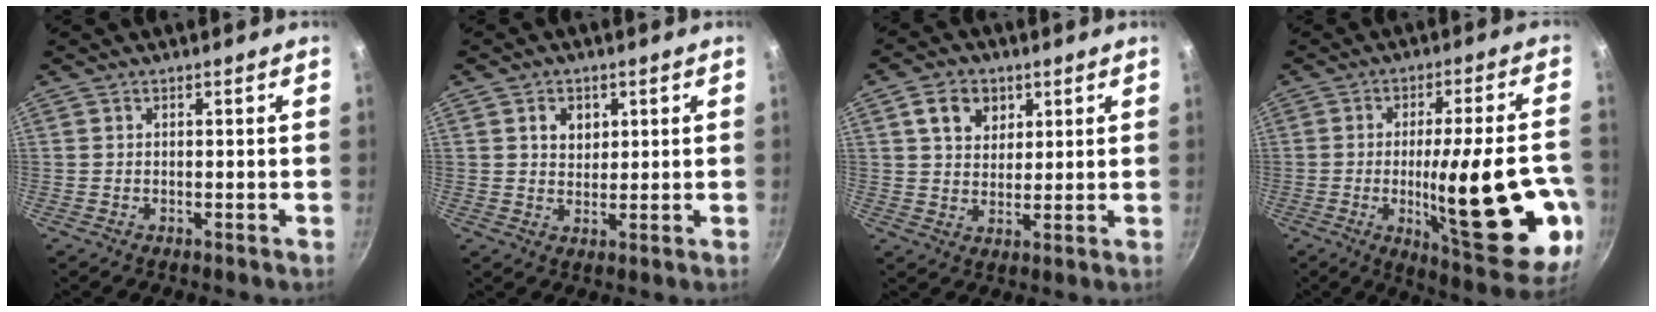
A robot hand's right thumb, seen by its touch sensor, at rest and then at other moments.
{"total": 4.0, "force": [1.4, 3.1, 2.1], "torque": [-0.016, -0.006, 0.024]}
{"total": 7.2, "force": [3.1, 5.5, 3.6], "torque": [-0.036, -0.005, 0.050]}
{"total": 25.1, "force": [-5.5, 6.7, 23.5], "torque": [-0.308, 0.003, -0.066]}